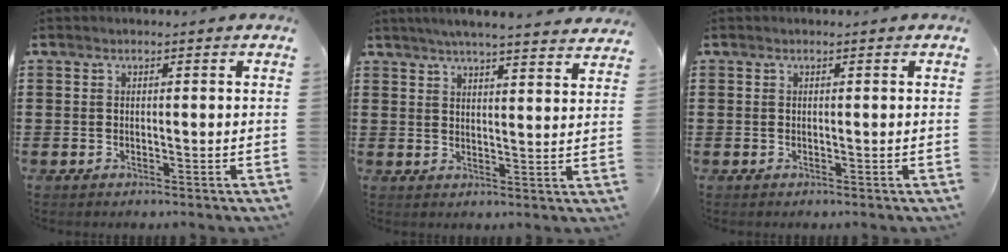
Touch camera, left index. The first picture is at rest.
{"total": 4.6, "force": [4.4, -0.4, 1.3], "torque": [-0.041, -0.019, 0.077]}
{"total": 0.0}